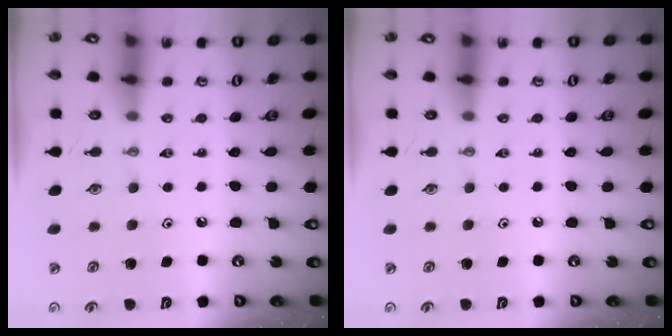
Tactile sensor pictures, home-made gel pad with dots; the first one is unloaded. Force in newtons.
{"total": 0.0}